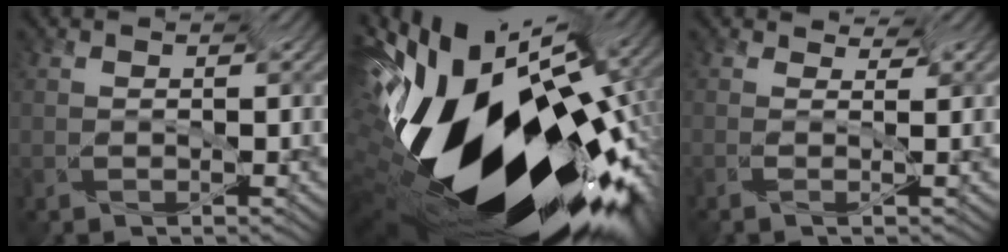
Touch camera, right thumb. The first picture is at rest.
{"total": 17.9, "force": [-6.6, 8.4, 14.4], "torque": [-0.266, -0.066, -0.098]}
{"total": 0.6, "force": [0.3, -0.5, -0.1], "torque": [-0.005, 0.004, 0.002]}